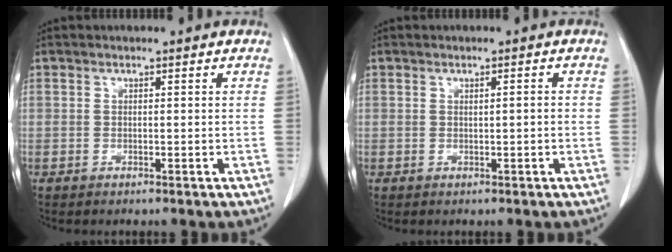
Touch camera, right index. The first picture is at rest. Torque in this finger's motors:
{"motor_torque": [-0.02, -0.07, 0.02, -0.01]}